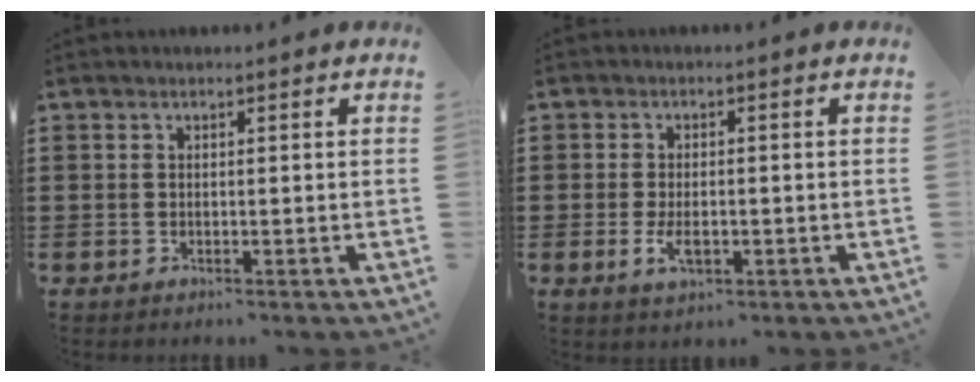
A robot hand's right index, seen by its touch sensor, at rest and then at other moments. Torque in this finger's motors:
{"motor_torque": [1.17, 0.97, 0.13, 0.03]}